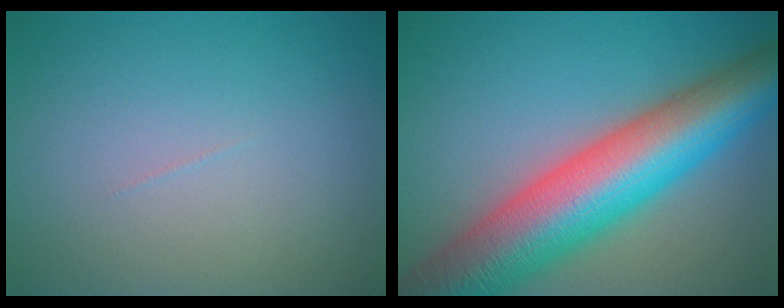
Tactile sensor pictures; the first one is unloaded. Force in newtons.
{"total": 13.6, "press": 13.6, "slide": 0.5}